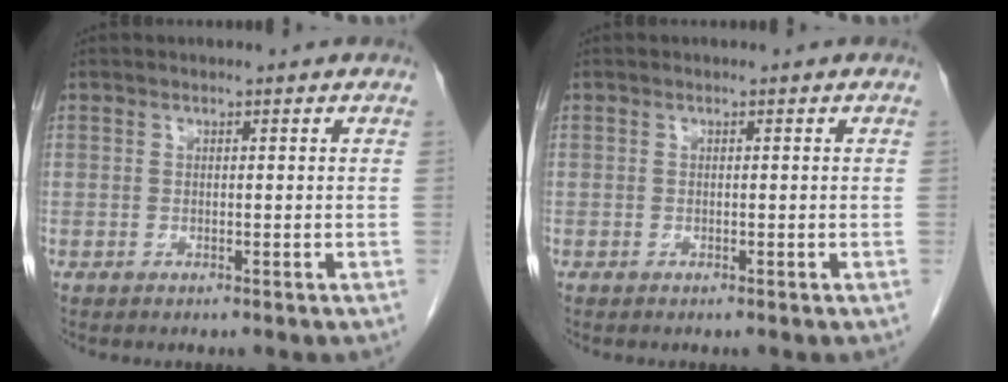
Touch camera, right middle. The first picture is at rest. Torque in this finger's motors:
{"motor_torque": [0.42, -0.33, -0.02, -0.06]}